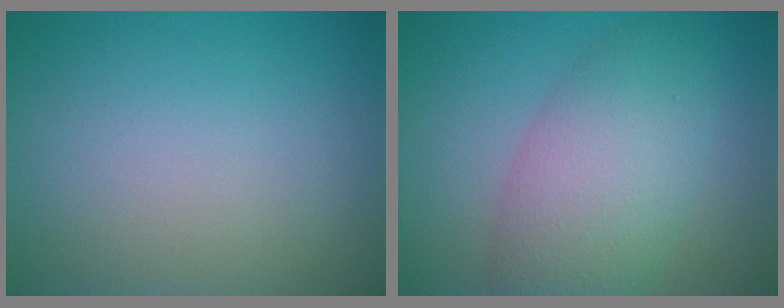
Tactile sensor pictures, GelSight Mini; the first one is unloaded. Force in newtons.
{"total": 6.8, "press": 6.8, "slide": 0.2}